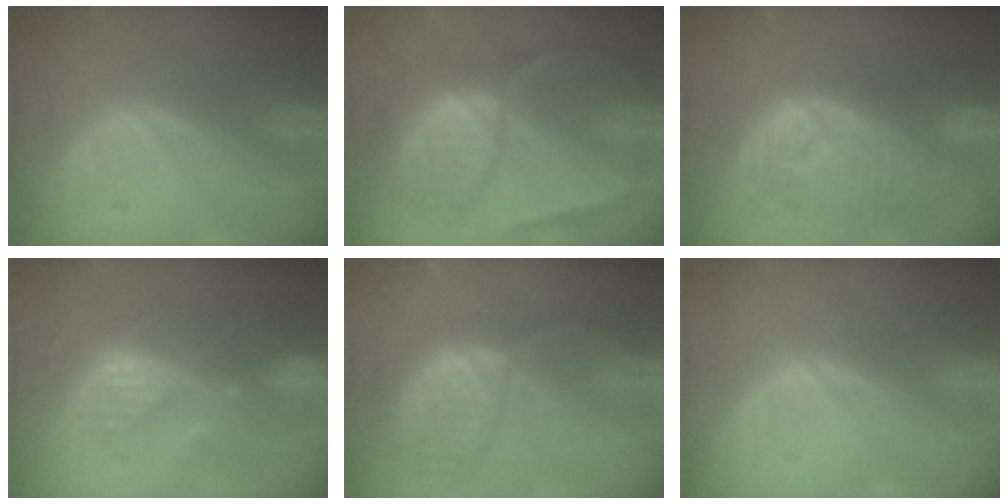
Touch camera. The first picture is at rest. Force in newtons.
{"total": 10.2, "press": 10.2, "slide": 1.0}
{"total": 10.9, "press": 9.7, "slide": 4.8}
{"total": 8.8, "press": 7.9, "slide": 3.8}
{"total": 9.6, "press": 9.0, "slide": 3.3}
{"total": 0.0}